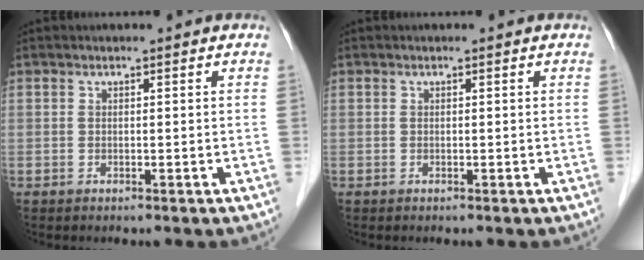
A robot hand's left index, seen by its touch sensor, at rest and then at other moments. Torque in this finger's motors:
{"motor_torque": [-0.01, -0.01, 0.00, 0.00]}